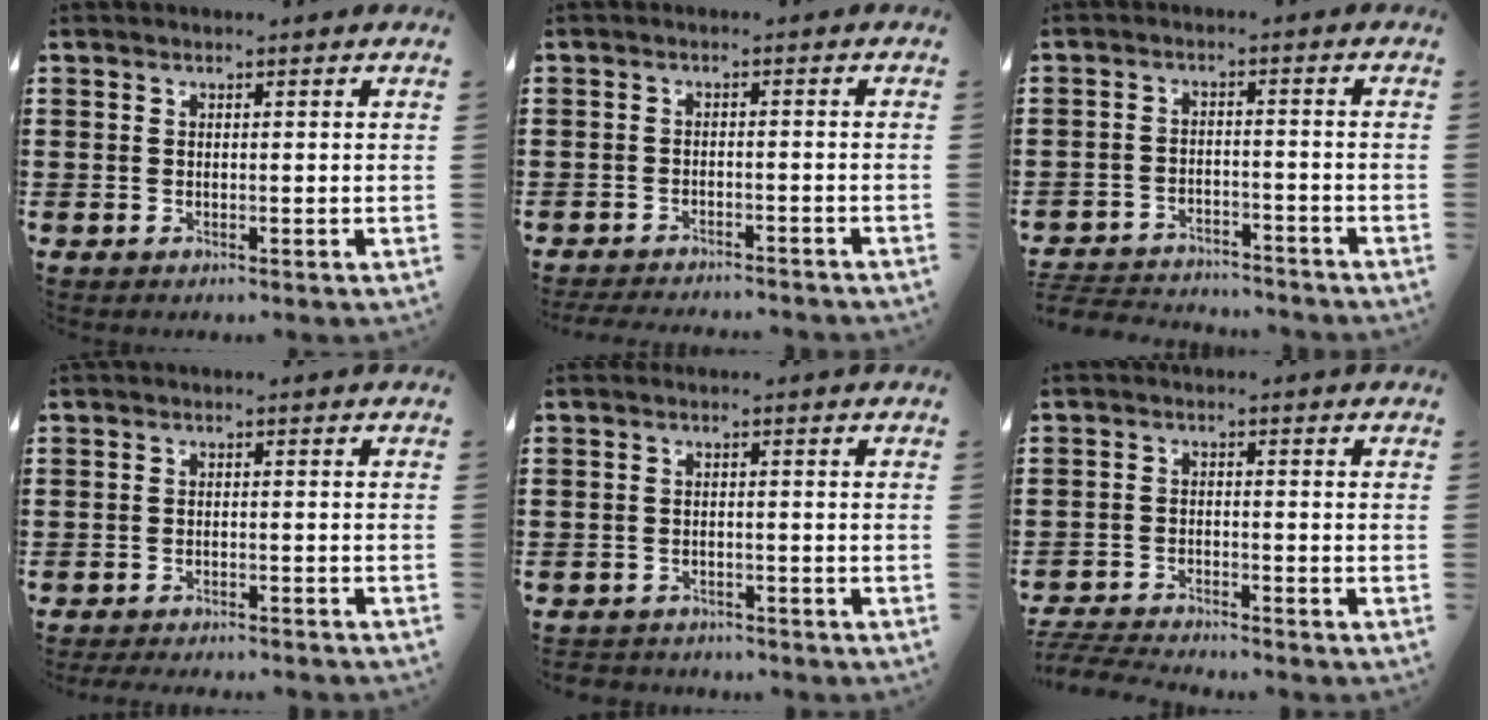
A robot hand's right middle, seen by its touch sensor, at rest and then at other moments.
{"total": 2.5, "force": [-2.5, 0.0, 0.2], "torque": [-0.007, -0.002, -0.052]}
{"total": 3.5, "force": [-3.4, 0.6, 0.1], "torque": [-0.007, 0.002, -0.074]}
{"total": 2.0, "force": [-2.0, -0.1, 0.2], "torque": [-0.006, -0.001, -0.041]}
{"total": 1.8, "force": [-1.7, 0.3, -0.2], "torque": [-0.003, -0.001, -0.040]}
{"total": 3.8, "force": [-3.8, 0.2, 0.4], "torque": [-0.022, -0.005, -0.084]}